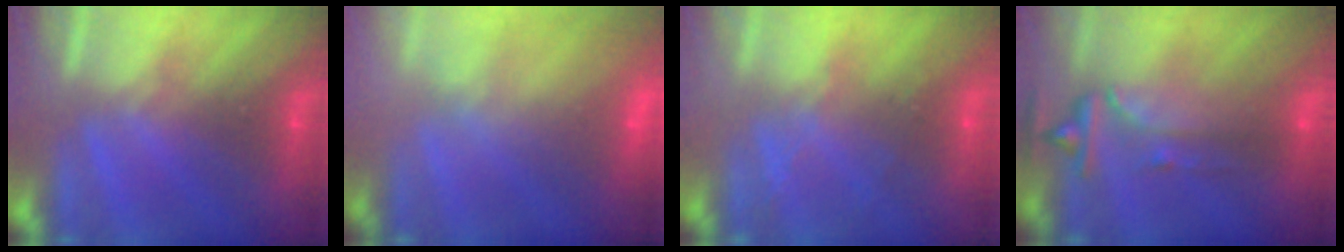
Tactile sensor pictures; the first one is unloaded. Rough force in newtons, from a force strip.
{"total": 6.0}
{"total": 2.2}
{"total": 5.7}